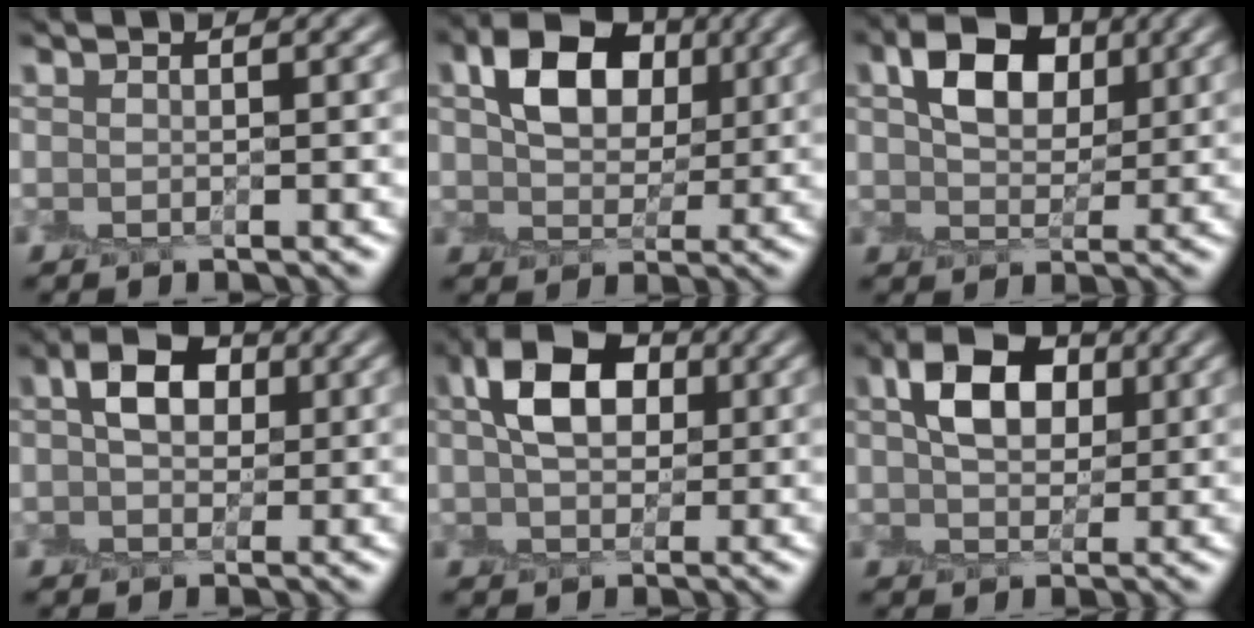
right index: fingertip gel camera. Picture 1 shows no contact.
{"total": 6.2, "force": [2.2, 4.2, 3.9], "torque": [-0.078, 0.006, 0.029]}
{"total": 5.1, "force": [2.1, 3.3, 3.3], "torque": [-0.061, 0.007, 0.029]}
{"total": 4.1, "force": [1.1, 2.9, 2.7], "torque": [-0.046, 0.011, 0.008]}
{"total": 6.2, "force": [1.9, 3.9, 4.4], "torque": [-0.086, 0.017, 0.021]}
{"total": 5.1, "force": [1.8, 3.4, 3.4], "torque": [-0.066, 0.011, 0.024]}